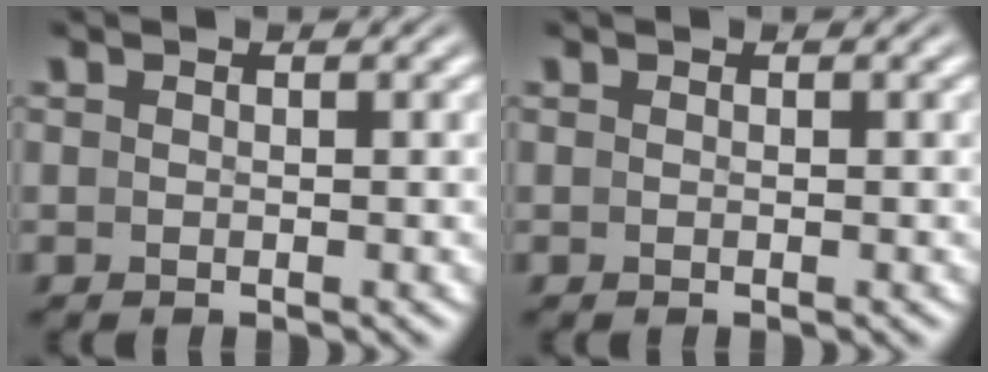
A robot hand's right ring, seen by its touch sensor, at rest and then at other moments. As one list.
[{"total": 0.0}]